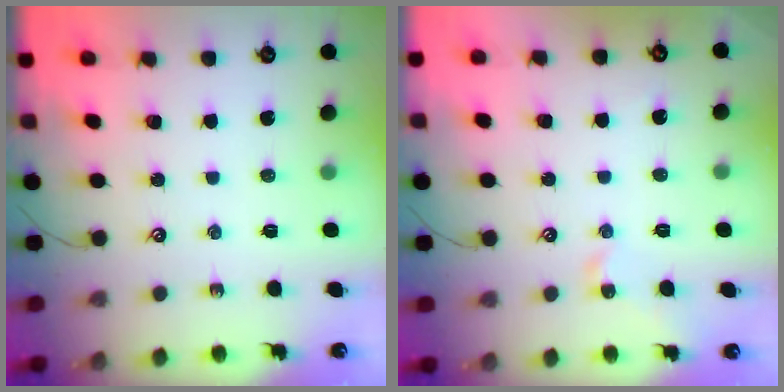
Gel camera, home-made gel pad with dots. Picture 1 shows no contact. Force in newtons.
{"total": 1.6, "press": 1.5, "slide": 0.4}